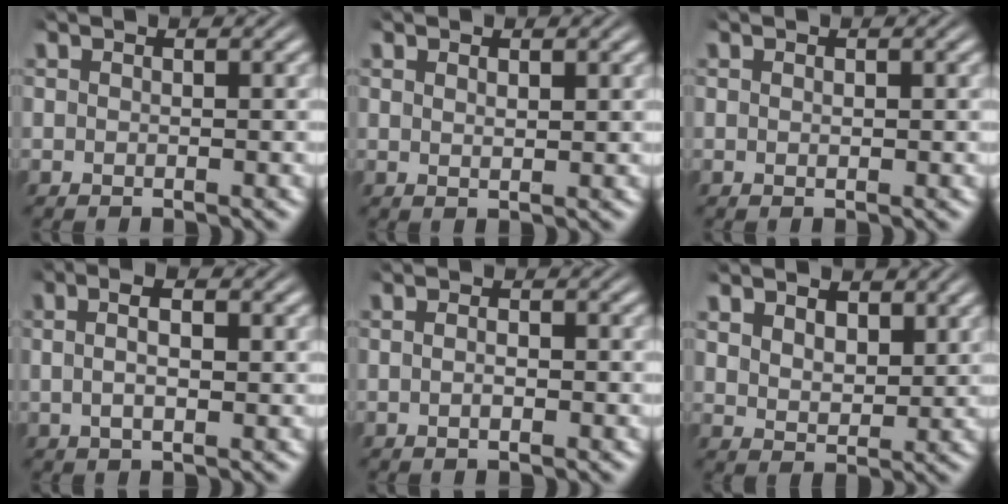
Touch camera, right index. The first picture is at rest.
{"total": 0.9, "force": [0.6, -0.3, 0.6], "torque": [-0.007, -0.007, 0.017]}
{"total": 0.0}
{"total": 3.5, "force": [0.7, 1.5, 3.1], "torque": [-0.050, 0.007, 0.008]}
{"total": 1.3, "force": [-0.3, 0.5, 1.2], "torque": [-0.016, -0.002, -0.007]}
{"total": 2.5, "force": [1.5, 1.4, 1.3], "torque": [-0.034, -0.017, 0.040]}